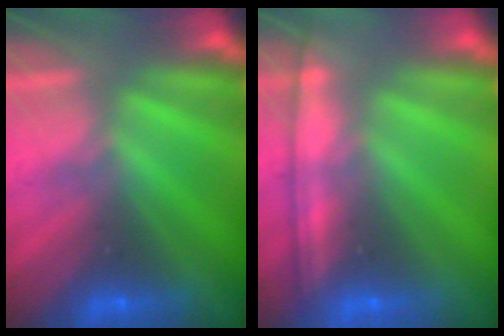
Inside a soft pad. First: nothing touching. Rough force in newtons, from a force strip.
{"total": 1.1}